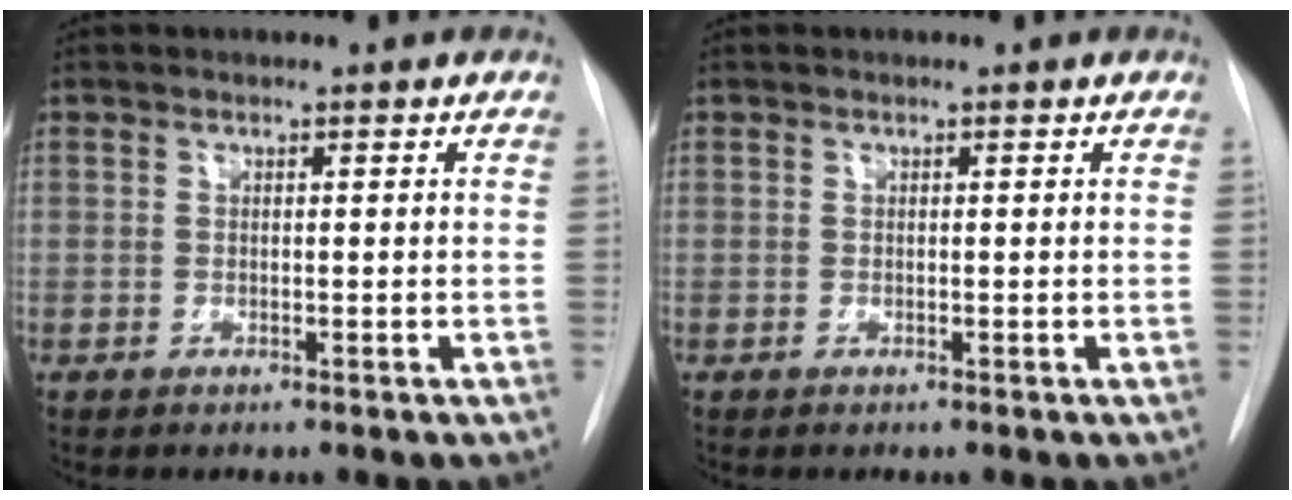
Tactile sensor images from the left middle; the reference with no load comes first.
{"total": 0.0}